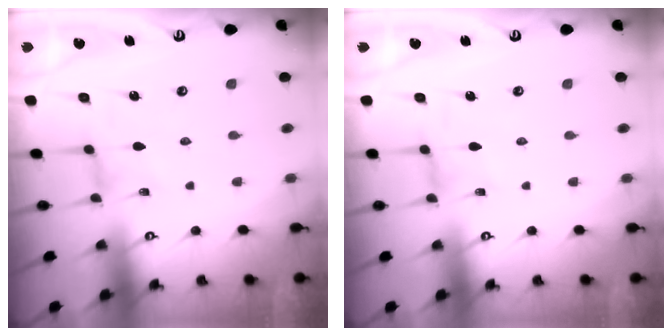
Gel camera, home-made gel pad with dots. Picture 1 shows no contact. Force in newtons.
{"total": 1.2, "press": 1.2, "slide": 0.3}